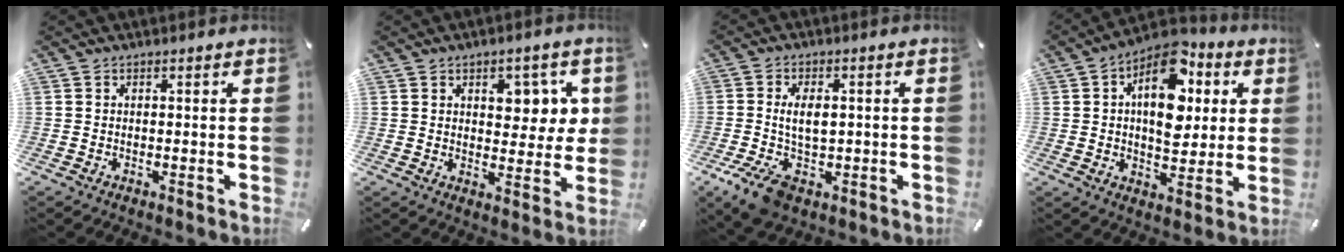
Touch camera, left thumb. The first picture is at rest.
{"total": 6.8, "force": [2.7, 4.5, 4.3], "torque": [-0.043, -0.007, 0.035]}
{"total": 10.5, "force": [-0.9, 6.7, 8.0], "torque": [-0.137, 0.000, -0.013]}
{"total": 16.1, "force": [5.3, 10.0, 11.5], "torque": [-0.171, -0.023, 0.093]}